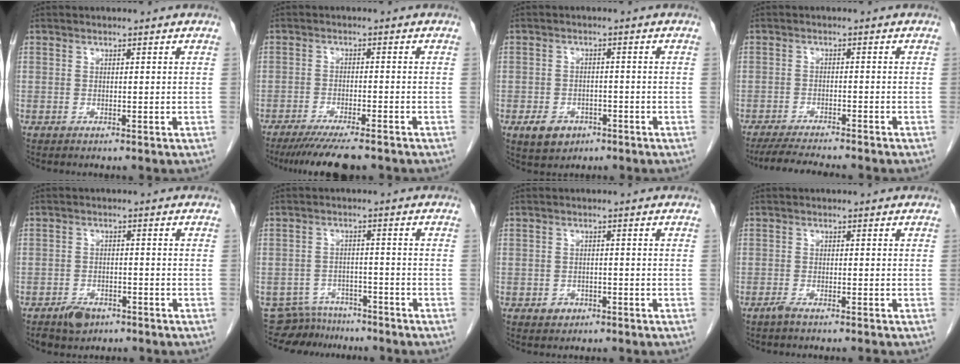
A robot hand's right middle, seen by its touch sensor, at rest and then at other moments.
{"total": 9.3, "force": [-7.8, 0.9, 5.1], "torque": [-0.076, -0.021, -0.120]}
{"total": 4.9, "force": [-2.7, 3.5, 2.2], "torque": [-0.039, 0.000, -0.034]}
{"total": 8.4, "force": [-7.4, 0.3, 3.8], "torque": [-0.060, -0.019, -0.116]}
{"total": 3.8, "force": [-2.6, 2.2, 1.7], "torque": [-0.030, 0.001, -0.037]}
{"total": 7.9, "force": [-7.4, 2.8, 0.1], "torque": [-0.001, 0.004, -0.108]}
{"total": 1.7, "force": [-0.9, 1.3, 0.5], "torque": [-0.011, 0.003, -0.009]}
{"total": 1.6, "force": [-1.3, -0.1, 0.8], "torque": [-0.020, -0.003, -0.026]}